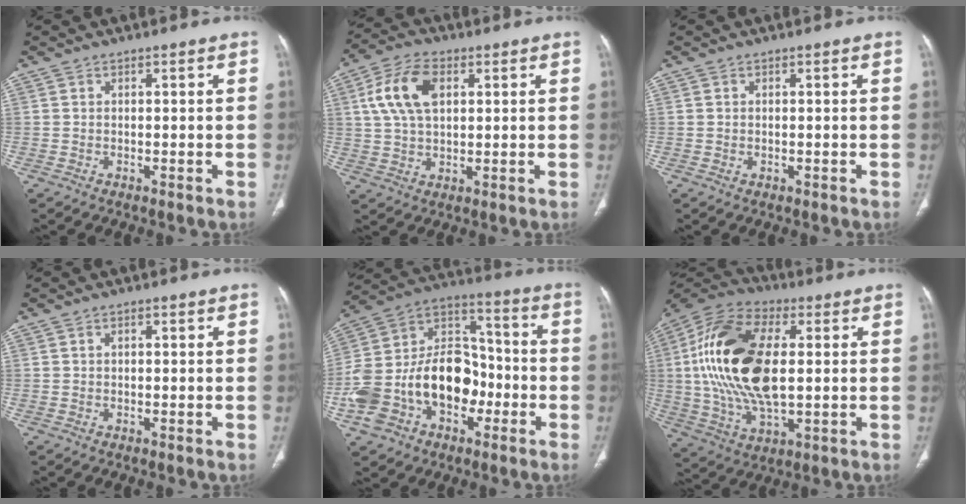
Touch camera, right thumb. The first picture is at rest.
{"total": 10.9, "force": [3.1, 6.5, 8.2], "torque": [-0.157, 0.007, 0.056]}
{"total": 0.0}
{"total": 0.9, "force": [0.3, 0.6, 0.7], "torque": [-0.011, 0.005, 0.003]}
{"total": 21.9, "force": [-6.2, 15.3, 14.3], "torque": [-0.245, 0.070, -0.103]}
{"total": 23.6, "force": [2.5, 12.3, 20.0], "torque": [-0.401, 0.001, 0.041]}